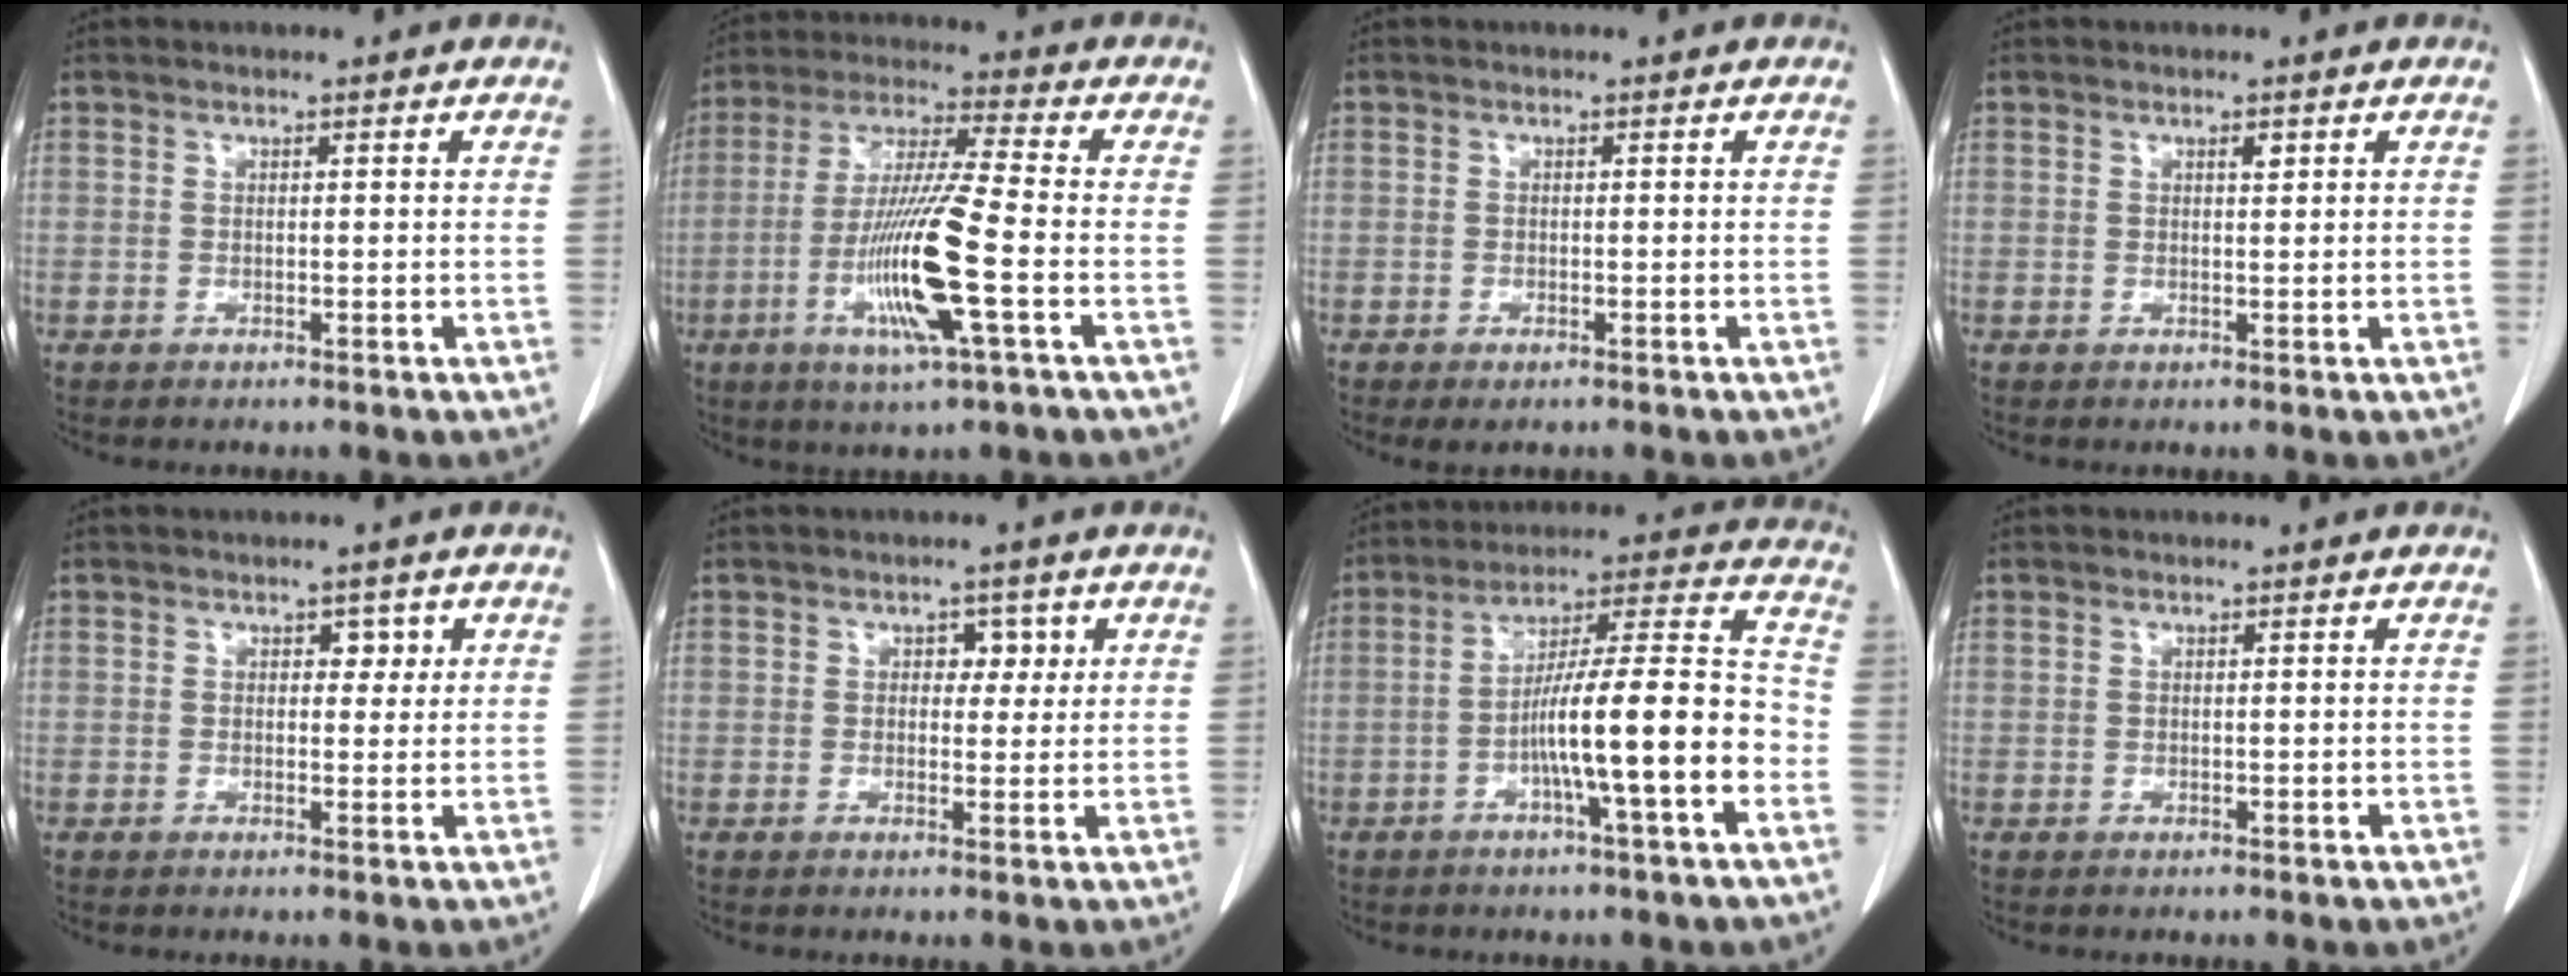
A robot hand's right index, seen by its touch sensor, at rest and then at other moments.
{"total": 14.1, "force": [-4.0, -0.2, 13.5], "torque": [-0.273, -0.017, -0.081]}
{"total": 1.4, "force": [-0.9, 0.5, 1.0], "torque": [-0.014, -0.003, -0.004]}
{"total": 0.9, "force": [0.5, 0.3, 0.7], "torque": [-0.013, -0.001, 0.007]}
{"total": 2.0, "force": [0.8, 1.3, 1.3], "torque": [-0.008, 0.003, 0.007]}
{"total": 2.8, "force": [0.9, 1.9, 1.8], "torque": [-0.015, 0.008, 0.010]}
{"total": 15.0, "force": [-4.5, 0.4, 14.2], "torque": [-0.231, 0.018, -0.076]}
{"total": 0.0}